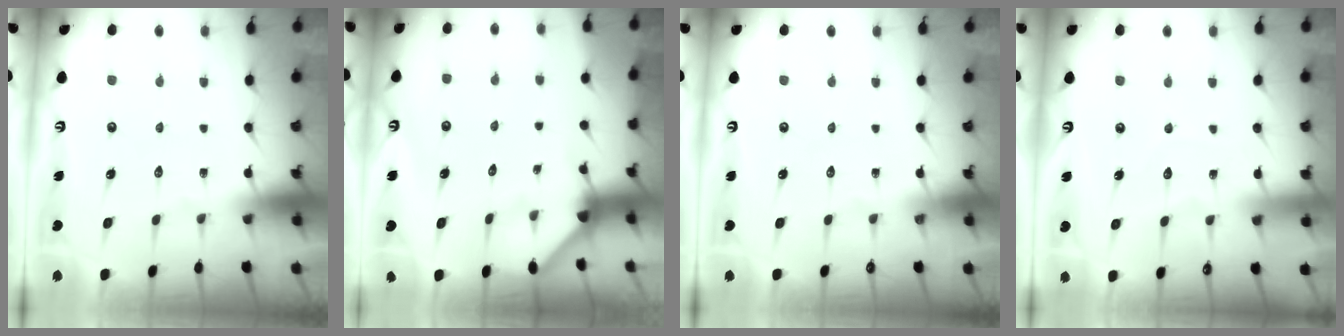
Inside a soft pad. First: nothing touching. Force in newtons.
{"total": 2.6, "press": 2.6, "slide": 0.4}
{"total": 0.0}
{"total": 2.5, "press": 2.5, "slide": 0.2}